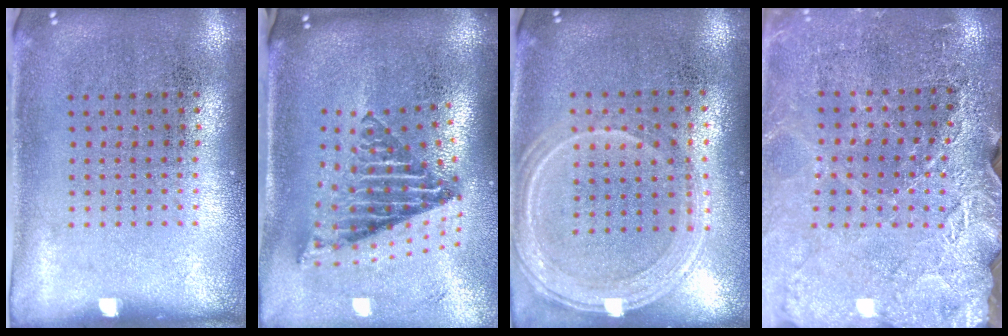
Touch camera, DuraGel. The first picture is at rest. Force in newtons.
{"total": 2.8, "press": 1.7, "slide": 2.2}
{"total": 1.2, "press": 1.1, "slide": 0.3}
{"total": 3.0, "press": 3.0, "slide": 0.1}